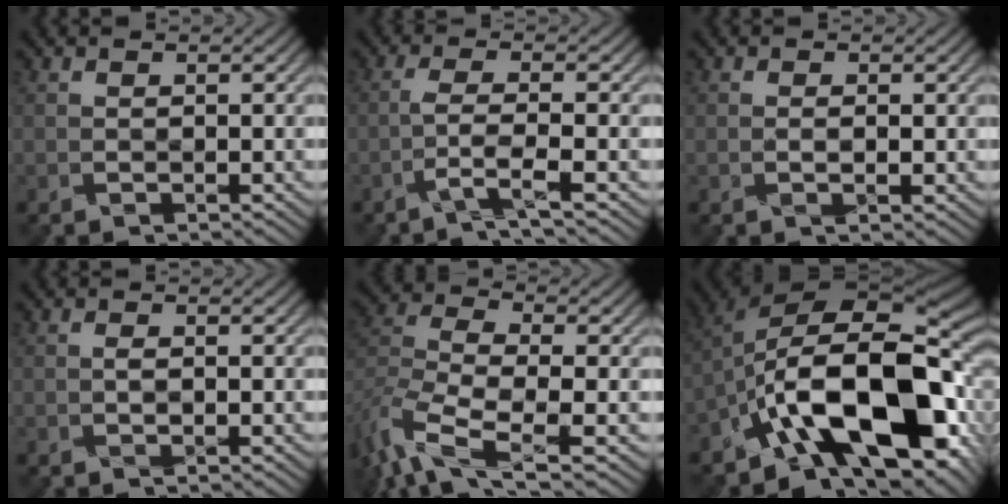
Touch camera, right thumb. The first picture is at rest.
{"total": 3.6, "force": [-2.1, 0.2, 3.0], "torque": [-0.062, 0.006, -0.053]}
{"total": 0.9, "force": [-0.1, 0.4, 0.8], "torque": [-0.014, -0.002, 0.000]}
{"total": 0.6, "force": [-0.2, 0.1, 0.5], "torque": [-0.010, 0.001, -0.002]}
{"total": 11.6, "force": [-6.1, 5.3, 8.4], "torque": [-0.211, -0.013, -0.113]}
{"total": 18.3, "force": [-6.7, 9.0, 14.5], "torque": [-0.248, 0.008, -0.120]}